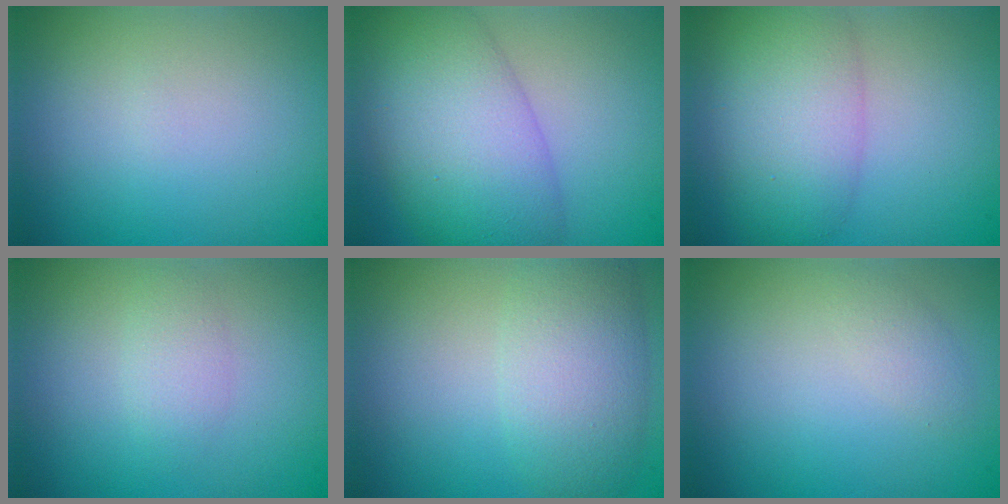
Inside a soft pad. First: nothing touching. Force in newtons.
{"total": 9.6, "press": 9.6, "slide": 0.4}
{"total": 6.7, "press": 6.7, "slide": 0.4}
{"total": 1.5, "press": 1.5, "slide": 0.0}
{"total": 5.7, "press": 5.7, "slide": 0.2}
{"total": 1.1, "press": 1.1, "slide": 0.0}